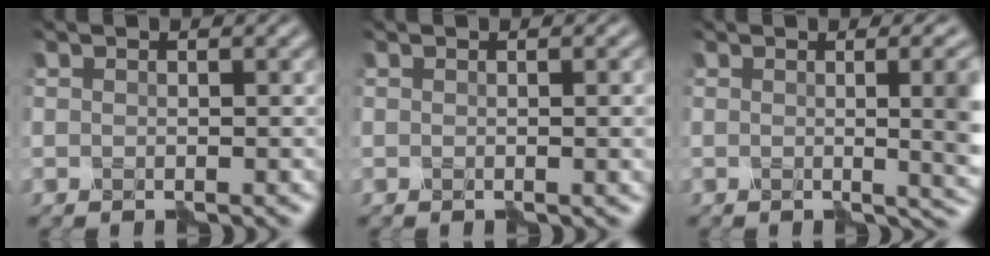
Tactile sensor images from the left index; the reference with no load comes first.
{"total": 1.8, "force": [0.1, 0.5, 1.8], "torque": [-0.017, 0.002, -0.002]}
{"total": 8.3, "force": [0.1, 3.4, 7.5], "torque": [-0.039, 0.008, -0.002]}